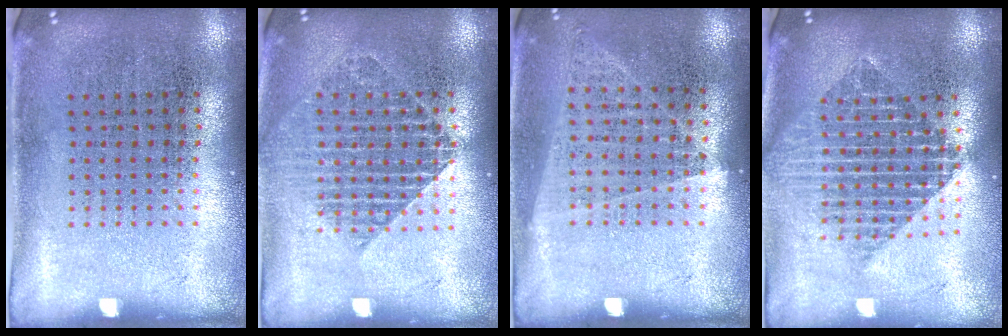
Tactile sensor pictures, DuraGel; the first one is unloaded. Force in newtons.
{"total": 1.6, "press": 1.4, "slide": 0.7}
{"total": 1.0, "press": 0.9, "slide": 0.4}
{"total": 2.2, "press": 1.8, "slide": 1.3}